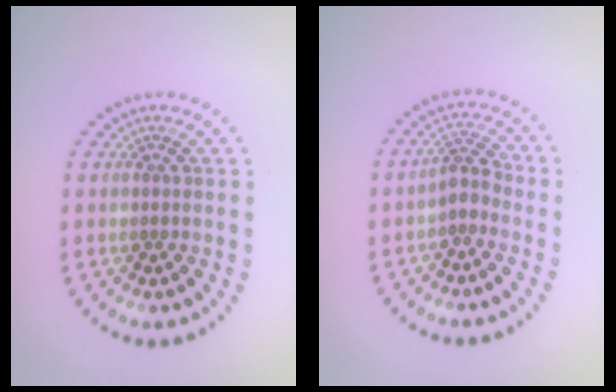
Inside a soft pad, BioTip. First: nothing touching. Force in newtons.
{"total": 1.9, "press": 1.6, "slide": 1.0}